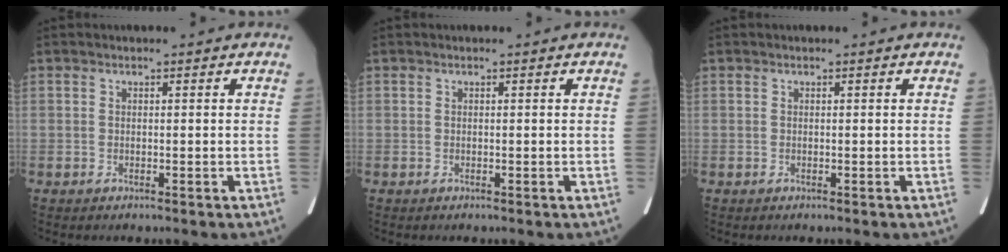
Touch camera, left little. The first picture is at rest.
{"total": 0.0}
{"total": 0.0}